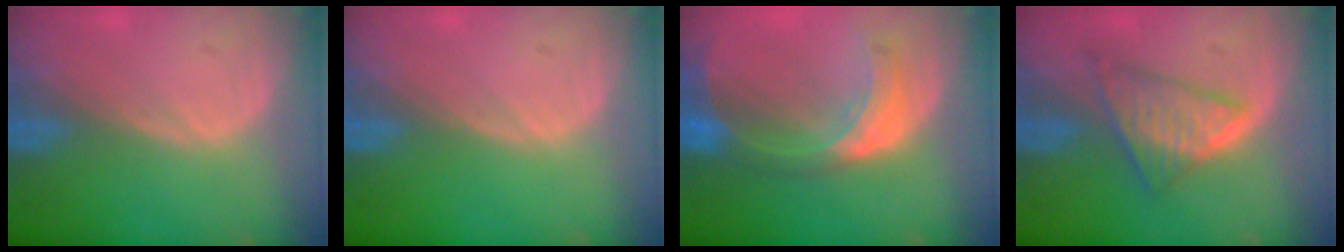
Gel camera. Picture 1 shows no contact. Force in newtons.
{"total": 0.0}
{"total": 8.2, "press": 7.3, "slide": 3.8}
{"total": 6.1, "press": 5.8, "slide": 2.0}